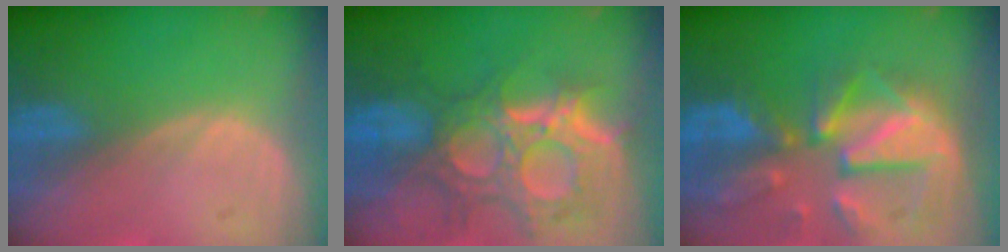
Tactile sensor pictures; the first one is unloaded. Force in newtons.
{"total": 12.0, "press": 10.8, "slide": 5.3}
{"total": 12.1, "press": 10.5, "slide": 6.0}